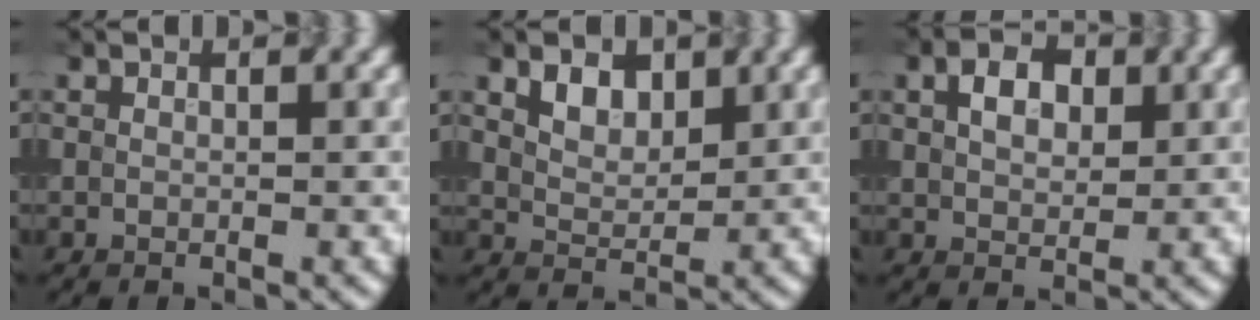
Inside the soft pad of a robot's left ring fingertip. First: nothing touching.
{"total": 2.7, "force": [1.5, 1.7, 1.5], "torque": [-0.030, 0.000, 0.028]}
{"total": 3.3, "force": [1.0, 2.2, 2.2], "torque": [-0.041, 0.006, 0.016]}